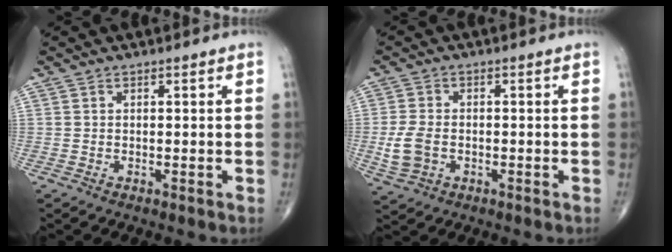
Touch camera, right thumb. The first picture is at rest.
{"total": 5.8, "force": [-1.2, 4.0, 4.1], "torque": [-0.089, 0.006, -0.020]}